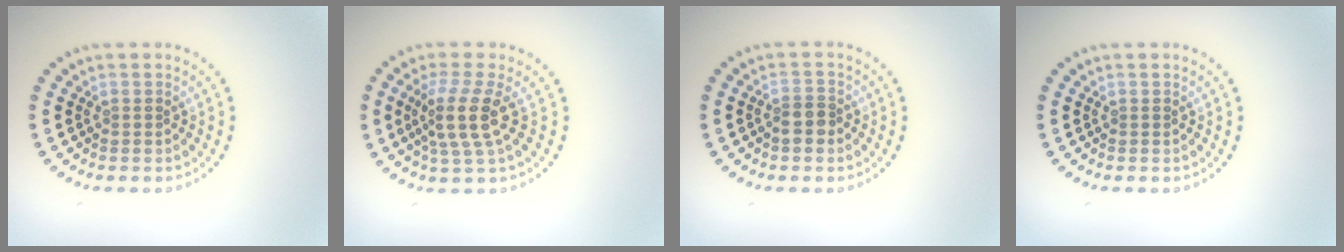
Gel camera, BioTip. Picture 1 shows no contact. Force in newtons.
{"total": 3.7, "press": 3.0, "slide": 2.2}
{"total": 2.0, "press": 1.7, "slide": 1.0}
{"total": 0.0}